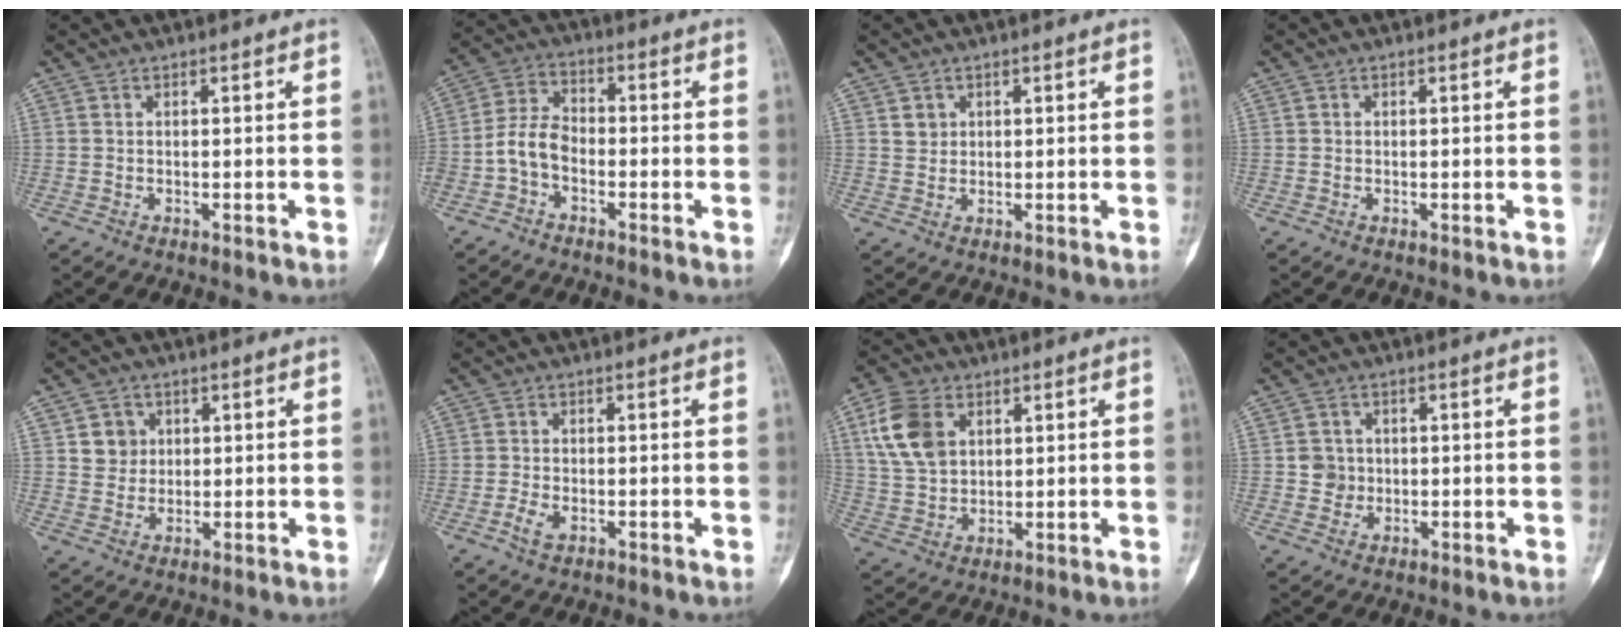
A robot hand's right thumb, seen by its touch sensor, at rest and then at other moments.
{"total": 6.4, "force": [-2.3, 4.4, 4.0], "torque": [-0.072, 0.033, -0.057]}
{"total": 2.2, "force": [0.9, 1.9, 0.5], "torque": [0.004, -0.005, 0.016]}
{"total": 0.0}
{"total": 4.5, "force": [1.3, 4.2, 1.0], "torque": [0.008, -0.002, 0.021]}
{"total": 2.6, "force": [-1.2, 1.4, 1.9], "torque": [-0.040, 0.002, -0.024]}
{"total": 10.7, "force": [4.0, 7.4, 6.7], "torque": [-0.119, -0.004, 0.080]}
{"total": 3.3, "force": [-0.1, 3.3, 0.8], "torque": [0.011, 0.008, -0.003]}